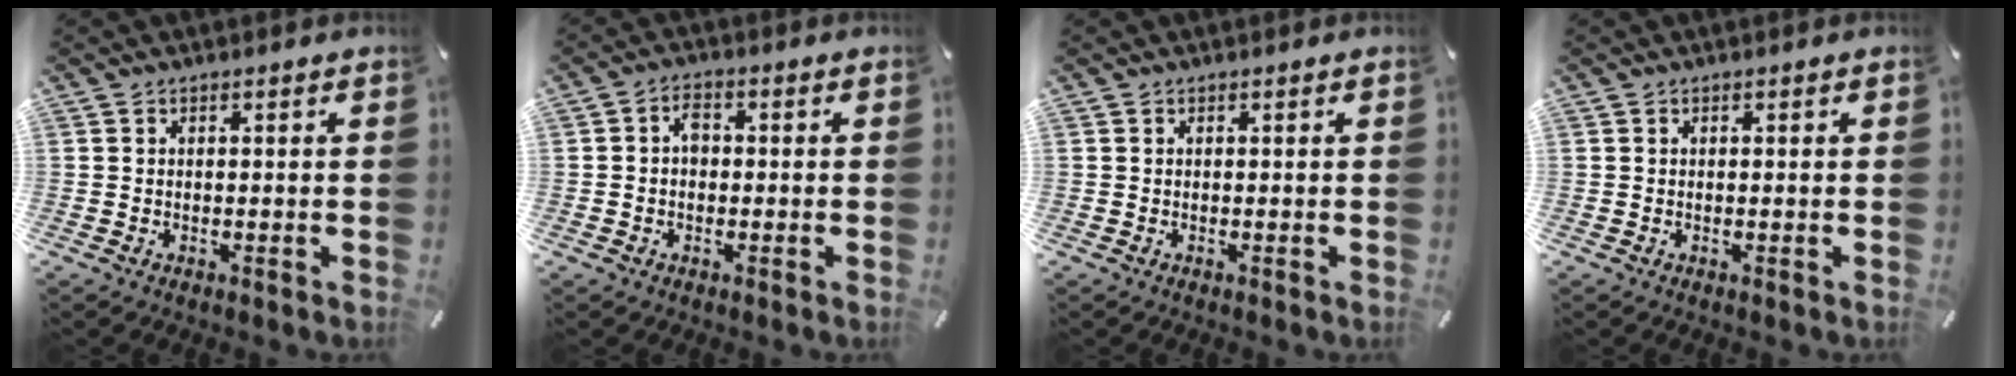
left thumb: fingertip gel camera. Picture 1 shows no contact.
{"total": 3.2, "force": [-0.2, 2.2, 2.4], "torque": [-0.046, 0.011, -0.006]}
{"total": 0.0}
{"total": 0.0}